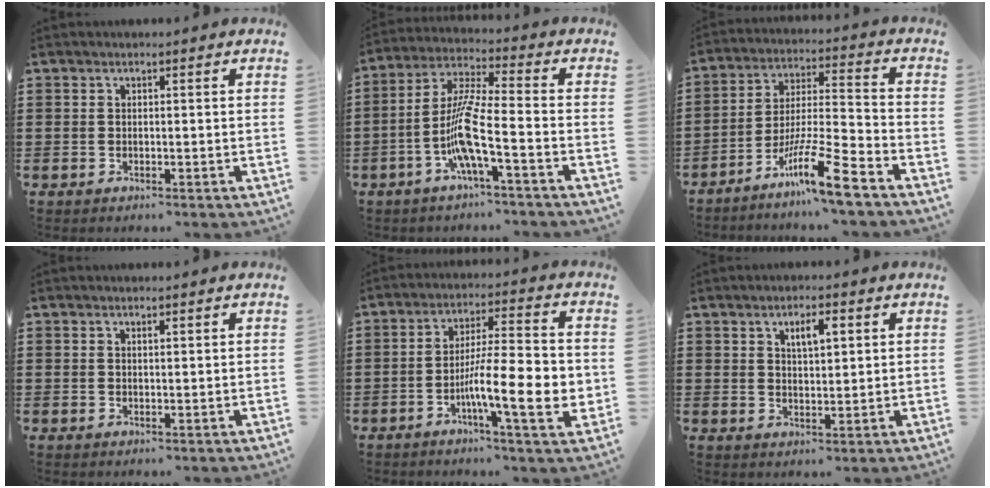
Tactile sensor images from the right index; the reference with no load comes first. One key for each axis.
{"total": 8.9, "fx": -3.6, "fy": 0.6, "fz": 8.1, "tx": -0.184, "ty": -0.018, "tz": -0.076}
{"total": 11.7, "fx": -8.3, "fy": 0.6, "fz": 8.3, "tx": -0.155, "ty": 0.006, "tz": -0.159}
{"total": 0.6, "fx": 0.4, "fy": 0.2, "fz": 0.4, "tx": -0.009, "ty": 0.001, "tz": 0.008}
{"total": 12.2, "fx": -3.2, "fy": 2.4, "fz": 11.6, "tx": -0.197, "ty": -0.005, "tz": -0.056}
{"total": 3.5, "fx": 1.5, "fy": 1.3, "fz": 2.9, "tx": -0.044, "ty": 0.000, "tz": 0.022}